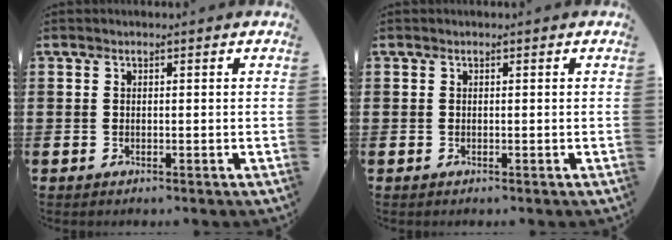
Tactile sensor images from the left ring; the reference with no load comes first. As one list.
[{"total": 0.0}]